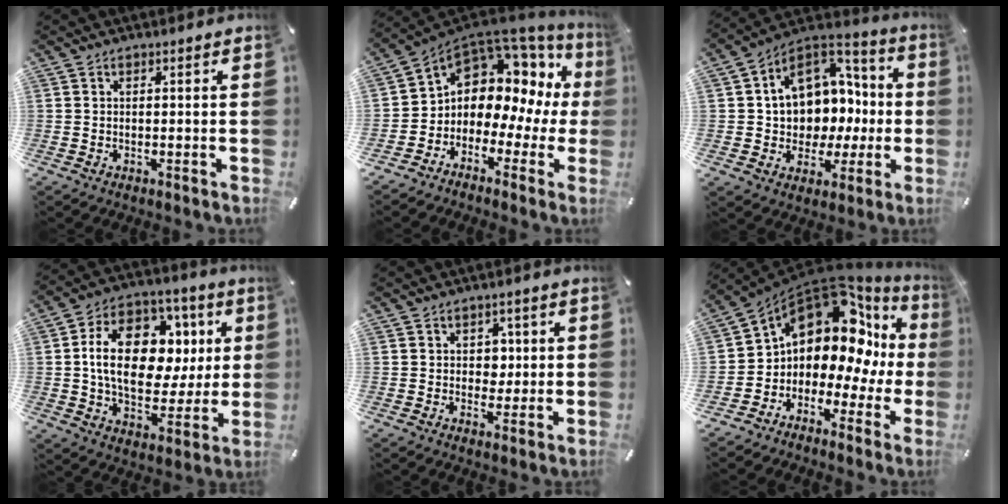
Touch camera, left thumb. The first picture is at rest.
{"total": 9.6, "force": [3.3, 8.3, 3.5], "torque": [-0.078, -0.041, 0.065]}
{"total": 12.9, "force": [2.1, 11.5, 5.6], "torque": [-0.079, -0.024, 0.049]}
{"total": 19.5, "force": [3.0, 13.6, 13.7], "torque": [-0.233, 0.003, 0.055]}
{"total": 4.3, "force": [0.7, 3.8, 1.8], "torque": [-0.020, 0.000, 0.006]}
{"total": 14.4, "force": [6.3, 10.2, 7.9], "torque": [-0.131, -0.070, 0.108]}